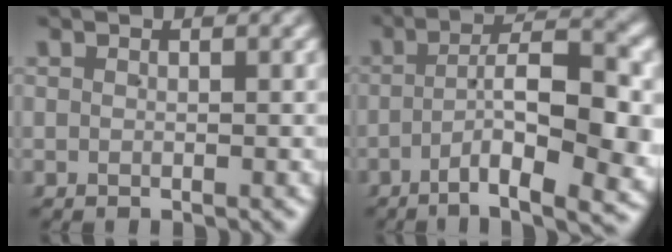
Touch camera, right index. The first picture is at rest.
{"total": 9.7, "force": [-3.4, 3.1, 8.5], "torque": [-0.120, -0.018, -0.045]}